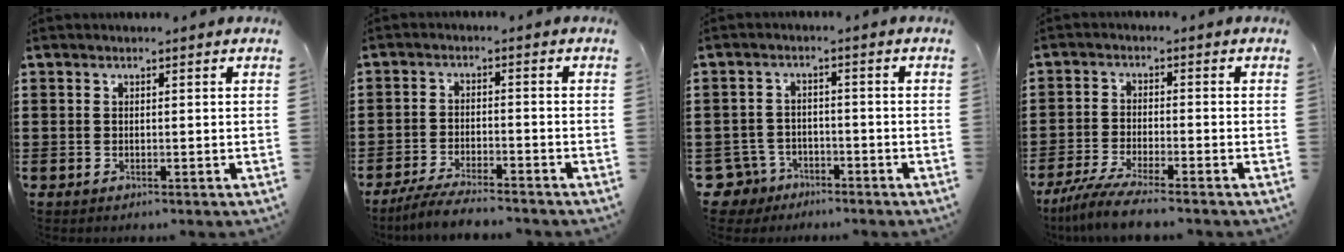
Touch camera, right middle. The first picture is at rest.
{"total": 4.5, "force": [-4.2, 0.1, 1.7], "torque": [-0.043, -0.008, -0.085]}
{"total": 3.9, "force": [-3.2, 2.1, 0.8], "torque": [-0.051, -0.006, -0.075]}
{"total": 5.3, "force": [-4.6, -0.2, 2.7], "torque": [-0.073, -0.024, -0.092]}